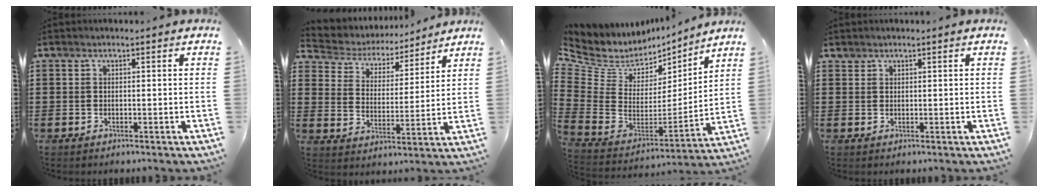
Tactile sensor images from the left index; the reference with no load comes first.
{"total": 4.6, "force": [4.4, 1.3, 0.2], "torque": [-0.035, -0.032, 0.070]}
{"total": 5.8, "force": [3.9, 4.1, 1.4], "torque": [-0.080, -0.042, 0.065]}
{"total": 0.8, "force": [0.7, 0.3, 0.1], "torque": [-0.003, 0.001, 0.015]}